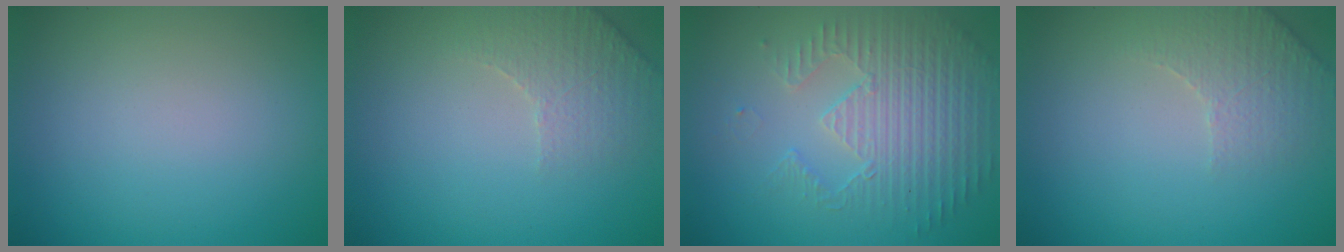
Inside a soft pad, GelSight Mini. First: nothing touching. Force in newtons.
{"total": 2.8, "press": 2.7, "slide": 0.8}
{"total": 3.8, "press": 3.6, "slide": 1.1}
{"total": 2.8, "press": 2.7, "slide": 0.8}